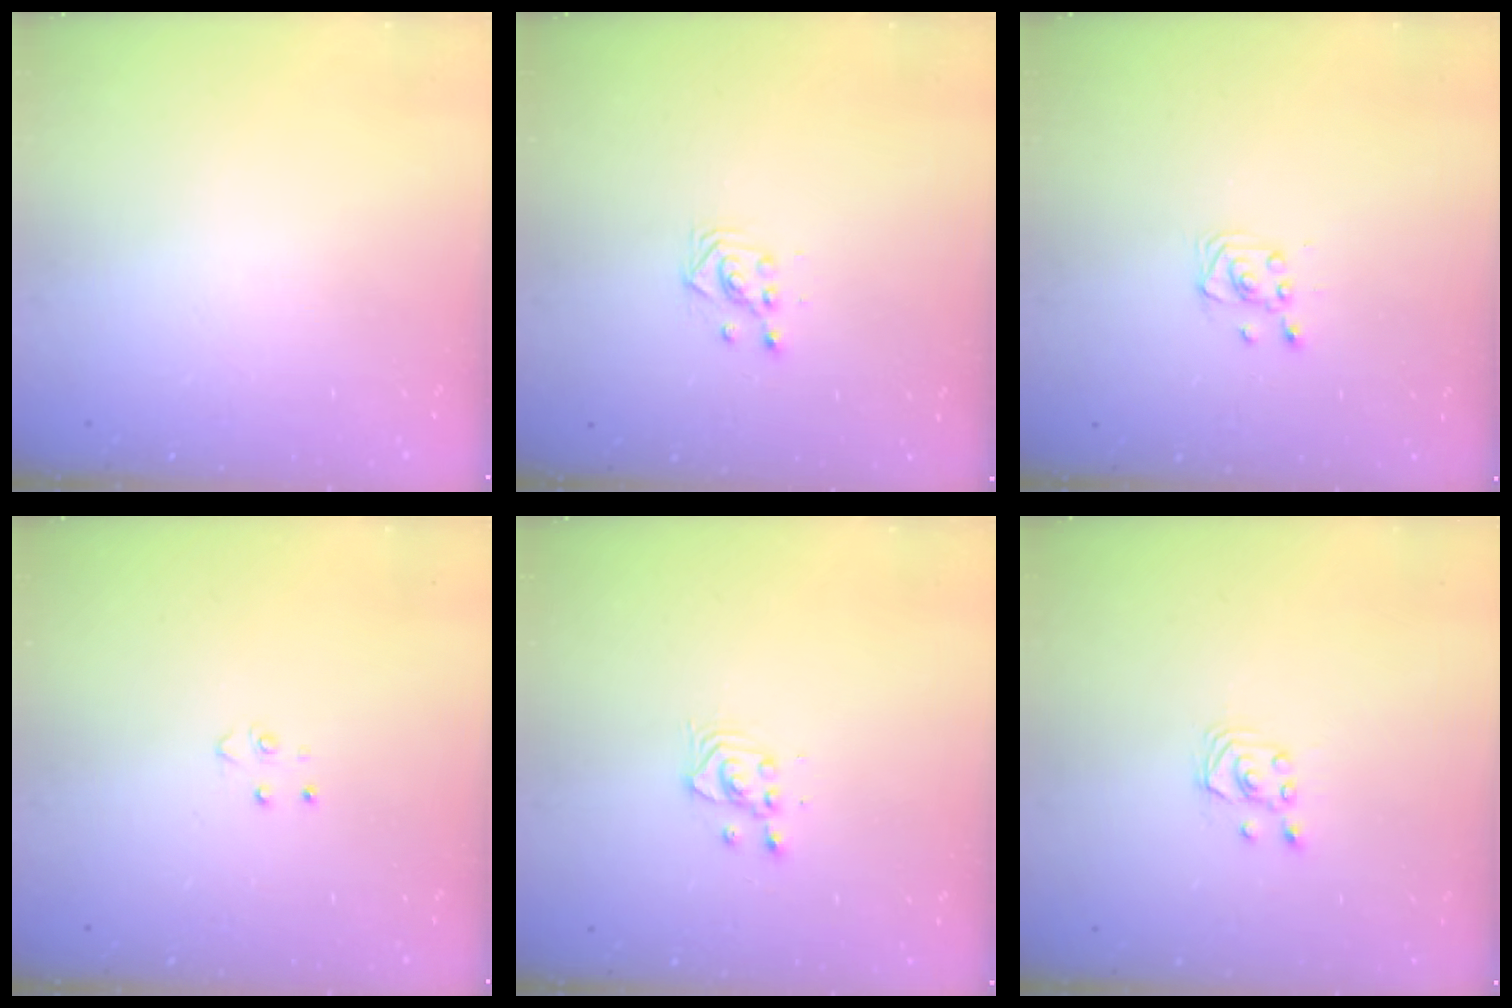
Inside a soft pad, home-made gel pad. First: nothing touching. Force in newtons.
{"total": 3.0, "press": 3.0, "slide": 0.1}
{"total": 2.9, "press": 2.9, "slide": 0.4}
{"total": 3.6, "press": 3.6, "slide": 0.4}
{"total": 3.7, "press": 3.7, "slide": 0.3}
{"total": 2.6, "press": 2.6, "slide": 0.3}